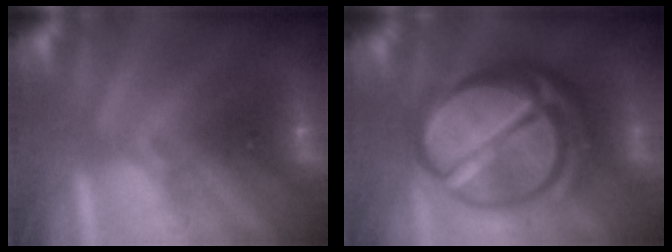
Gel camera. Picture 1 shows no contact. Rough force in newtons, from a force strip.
{"total": 7.3}